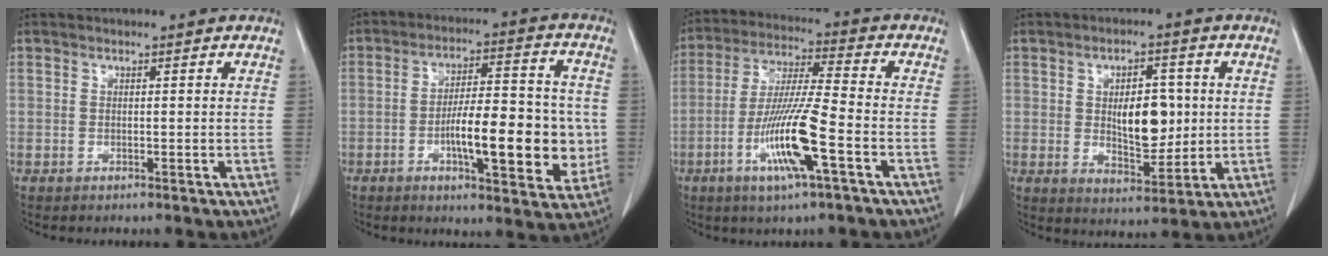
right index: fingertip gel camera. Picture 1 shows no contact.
{"total": 14.5, "force": [-2.7, 4.2, 13.6], "torque": [-0.202, 0.014, -0.041]}
{"total": 12.6, "force": [-4.7, 0.3, 11.7], "torque": [-0.234, -0.012, -0.091]}
{"total": 8.5, "force": [0.8, 3.9, 7.5], "torque": [-0.117, -0.001, 0.022]}